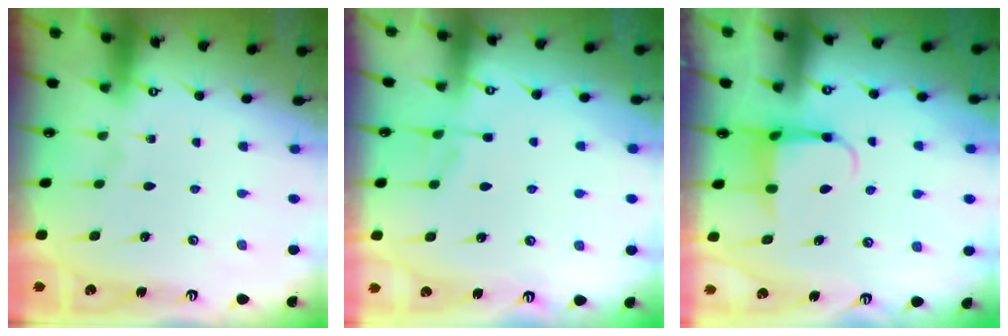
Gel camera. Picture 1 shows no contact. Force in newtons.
{"total": 3.2, "press": 3.2, "slide": 0.4}
{"total": 4.8, "press": 4.8, "slide": 0.3}